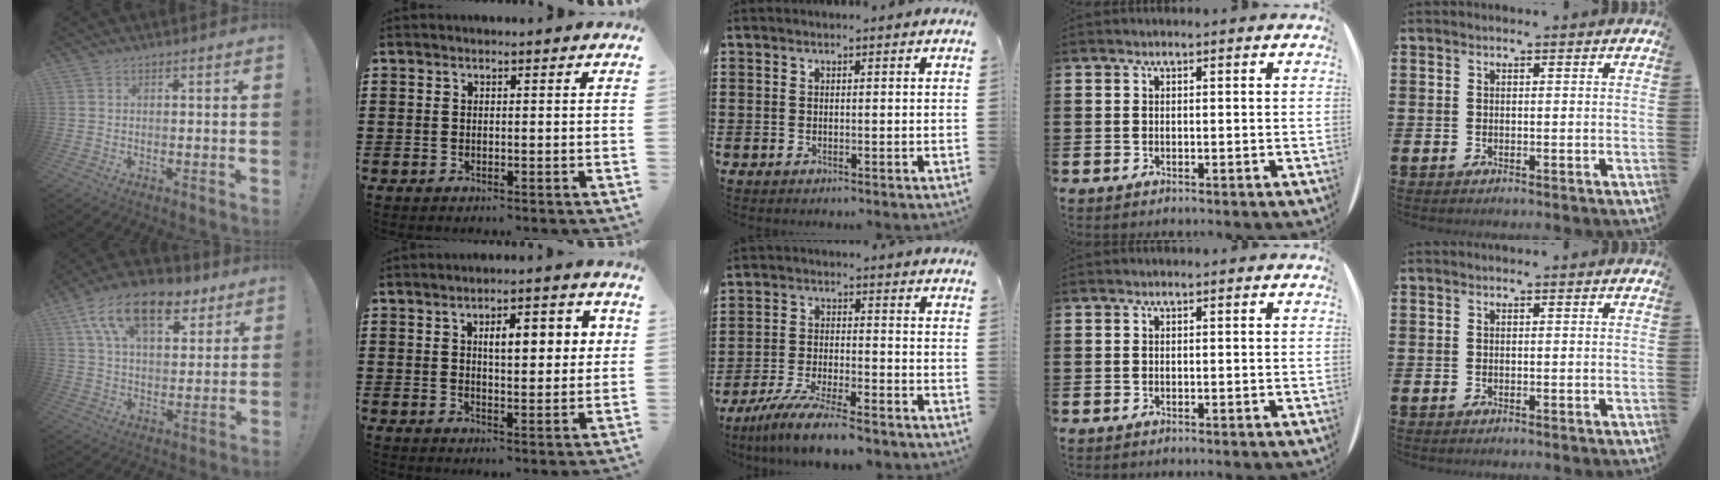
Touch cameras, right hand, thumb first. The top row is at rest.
{"thumb": {"total": 18.5, "force": [10.2, 9.6, 12.0], "torque": [-0.201, -0.044, 0.181]}, "index": {"total": 6.0, "force": [1.7, 2.1, 5.4], "torque": [-0.085, -0.001, 0.020]}, "middle": {"total": 7.4, "force": [-6.5, 0.1, 3.5], "torque": [-0.077, -0.009, -0.123]}}